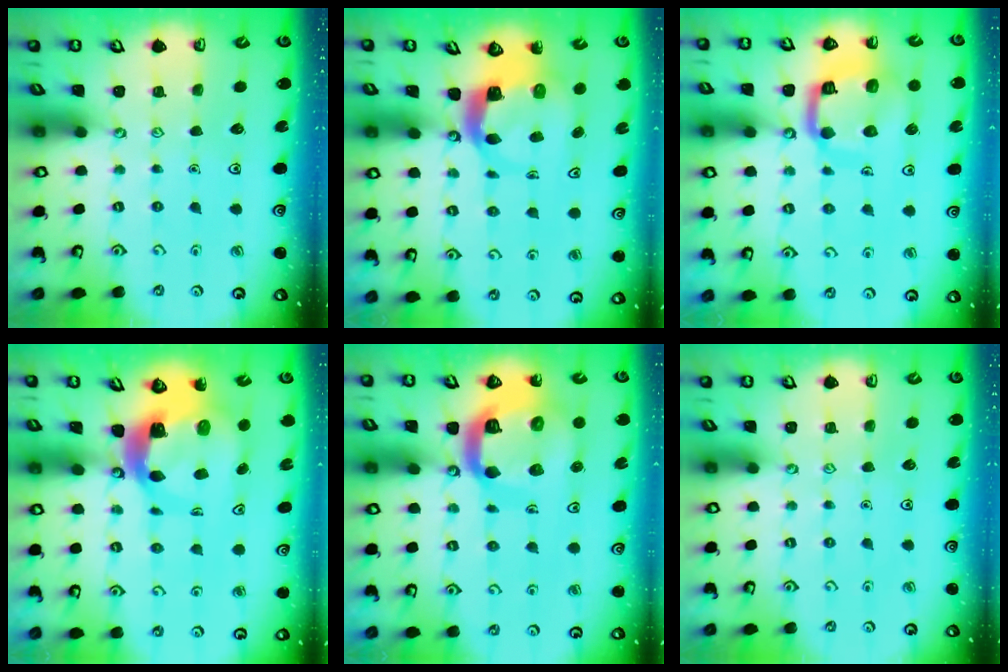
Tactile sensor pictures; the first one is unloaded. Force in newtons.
{"total": 5.8, "press": 5.8, "slide": 0.6}
{"total": 13.4, "press": 13.3, "slide": 1.6}
{"total": 8.7, "press": 8.5, "slide": 1.4}
{"total": 16.2, "press": 16.1, "slide": 1.8}
{"total": 0.0}